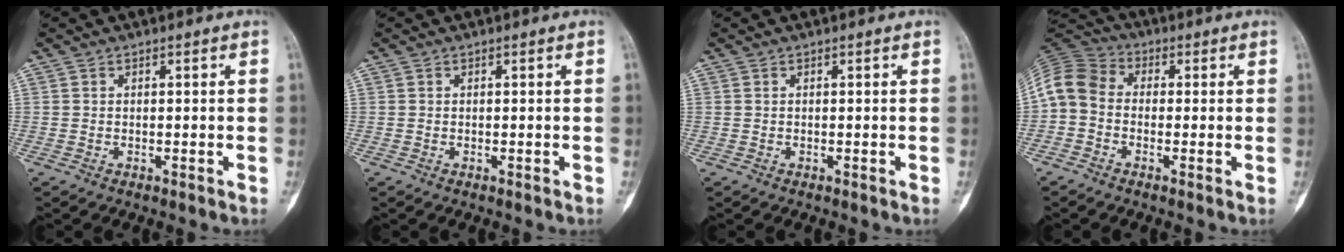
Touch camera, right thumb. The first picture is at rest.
{"total": 0.0}
{"total": 0.0}
{"total": 8.4, "force": [-0.7, 6.7, 5.1], "torque": [-0.093, 0.027, -0.033]}